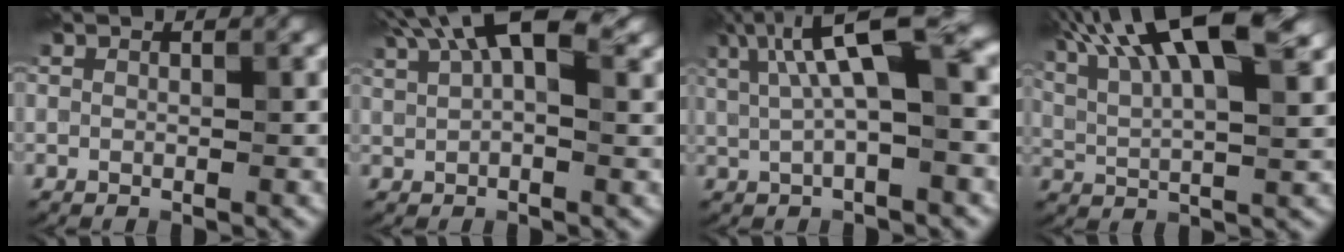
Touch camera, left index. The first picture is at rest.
{"total": 8.4, "force": [4.4, 3.4, 6.2], "torque": [-0.100, 0.021, 0.066]}
{"total": 8.4, "force": [2.3, 2.2, 7.8], "torque": [-0.132, 0.016, 0.034]}
{"total": 12.7, "force": [6.6, 3.8, 10.1], "torque": [-0.162, 0.022, 0.098]}